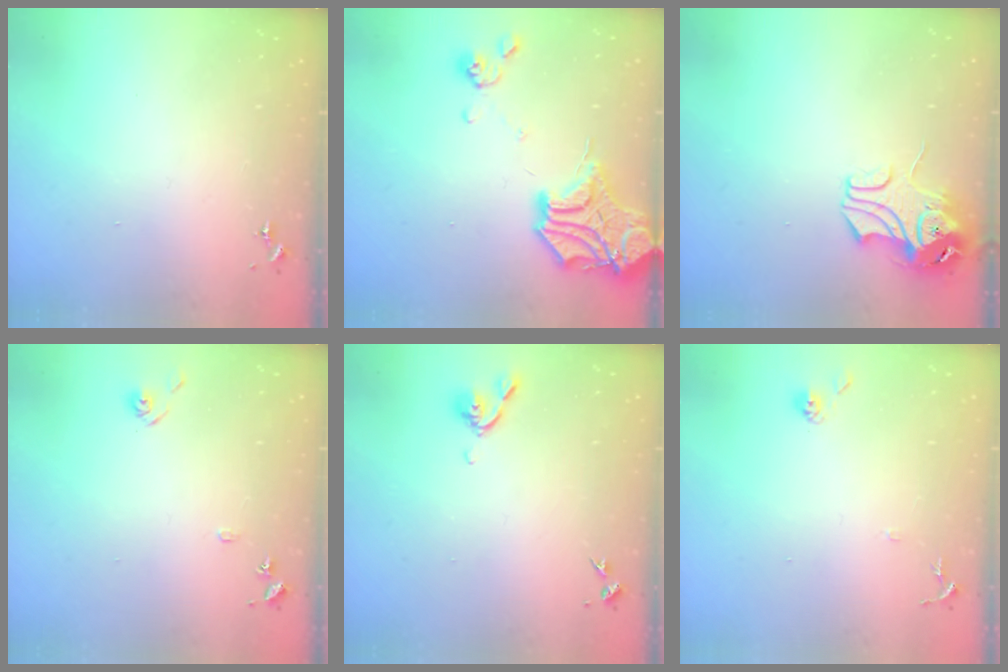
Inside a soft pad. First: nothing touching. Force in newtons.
{"total": 19.9, "press": 19.8, "slide": 2.6}
{"total": 9.1, "press": 9.0, "slide": 1.4}
{"total": 7.2, "press": 7.2, "slide": 0.7}
{"total": 5.6, "press": 5.5, "slide": 1.0}
{"total": 6.4, "press": 6.4, "slide": 0.4}